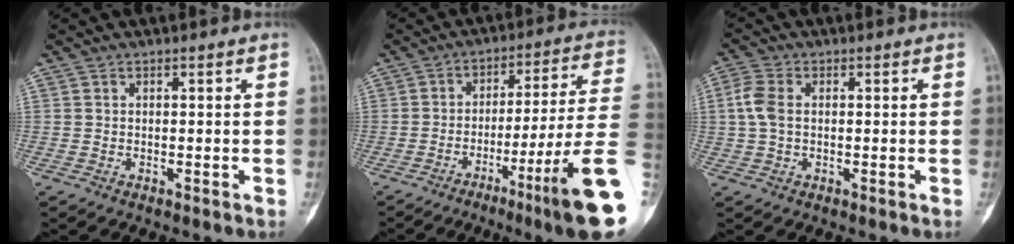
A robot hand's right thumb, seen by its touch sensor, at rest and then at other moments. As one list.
[{"total": 13.4, "force": [-5.8, -0.4, 12.1], "torque": [-0.179, 0.018, -0.088]}, {"total": 4.9, "force": [0.5, 3.2, 3.7], "torque": [-0.097, 0.010, 0.005]}]